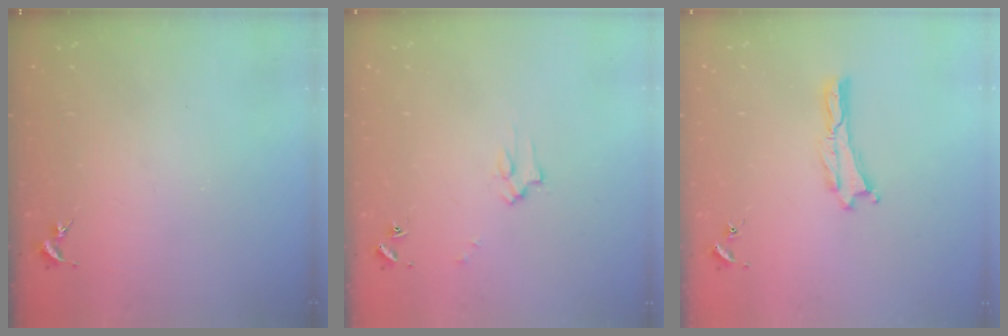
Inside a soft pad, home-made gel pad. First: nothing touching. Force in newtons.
{"total": 2.2, "press": 2.2, "slide": 0.2}
{"total": 0.0}